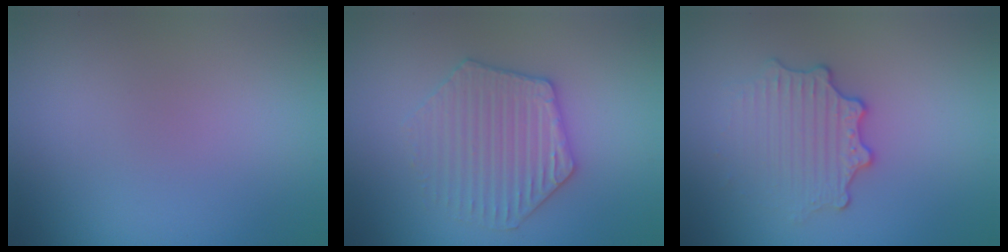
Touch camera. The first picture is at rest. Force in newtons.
{"total": 3.8, "press": 3.8, "slide": 0.7}
{"total": 3.0, "press": 2.6, "slide": 1.5}